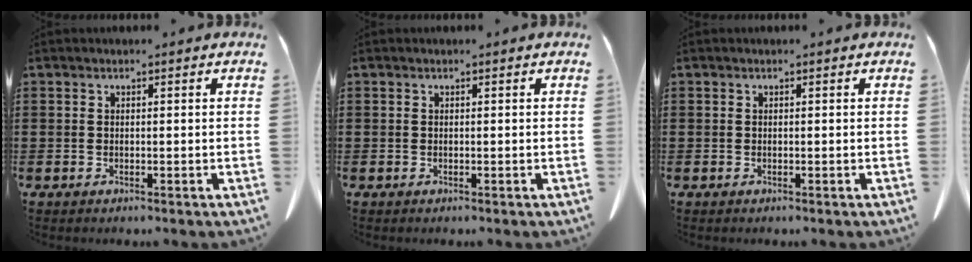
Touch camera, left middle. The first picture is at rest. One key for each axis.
{"total": 0.0}
{"total": 0.0}